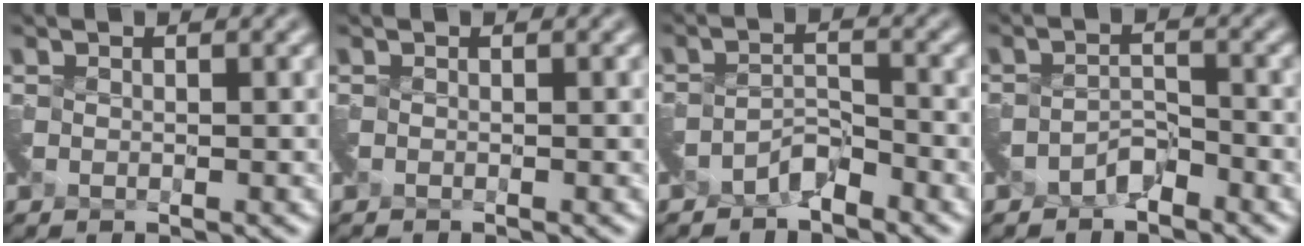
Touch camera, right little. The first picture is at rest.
{"total": 0.9, "force": [-0.9, -0.2, -0.2], "torque": [-0.001, -0.014, -0.021]}
{"total": 1.9, "force": [-1.8, 0.2, 0.5], "torque": [-0.012, 0.005, -0.034]}
{"total": 1.7, "force": [-1.6, 0.4, 0.4], "torque": [-0.011, 0.003, -0.030]}